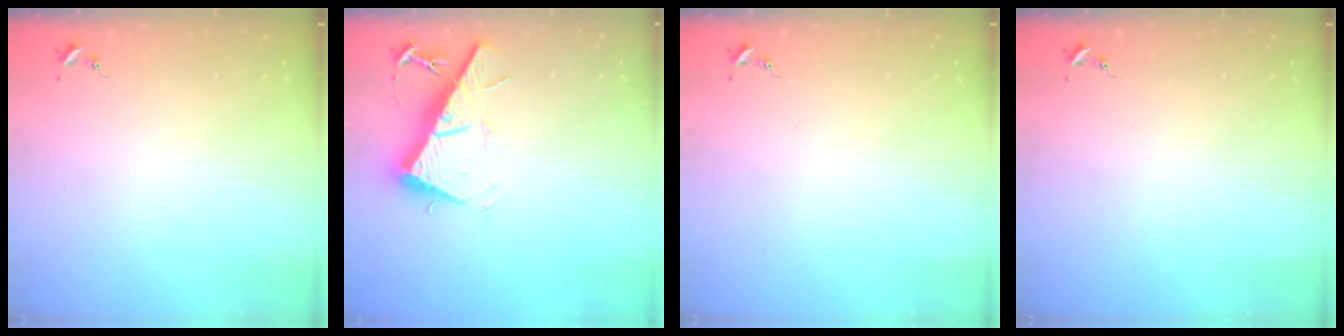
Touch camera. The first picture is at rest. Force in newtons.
{"total": 14.6, "press": 14.6, "slide": 0.4}
{"total": 0.0}
{"total": 0.0}